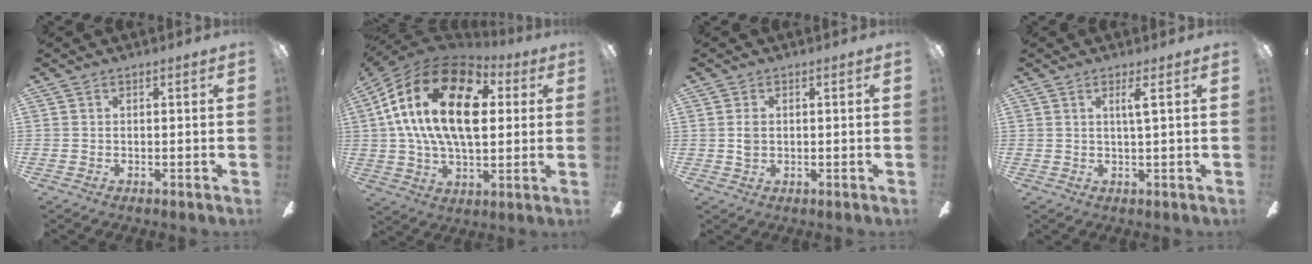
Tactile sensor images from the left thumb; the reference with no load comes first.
{"total": 24.3, "force": [6.6, 13.8, 18.9], "torque": [-0.371, 0.002, 0.103]}
{"total": 2.5, "force": [0.3, 1.8, 1.8], "torque": [-0.037, 0.007, 0.004]}
{"total": 2.6, "force": [1.1, 0.0, 2.3], "torque": [-0.050, 0.000, 0.016]}